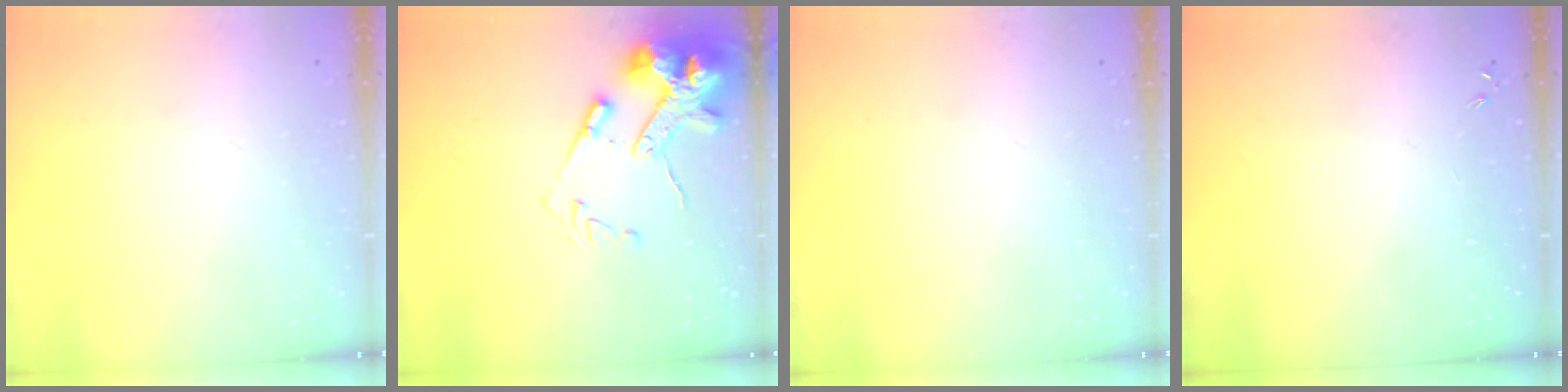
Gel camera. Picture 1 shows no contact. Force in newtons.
{"total": 14.8, "press": 14.7, "slide": 2.2}
{"total": 0.0}
{"total": 0.0}